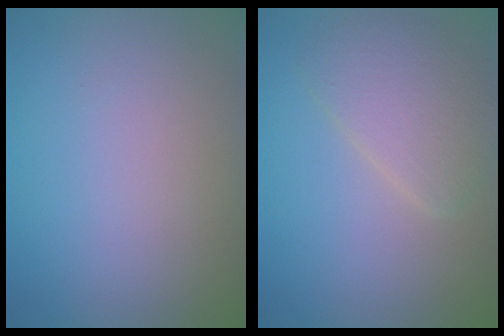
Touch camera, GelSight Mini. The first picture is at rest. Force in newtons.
{"total": 3.6, "press": 3.6, "slide": 0.3}